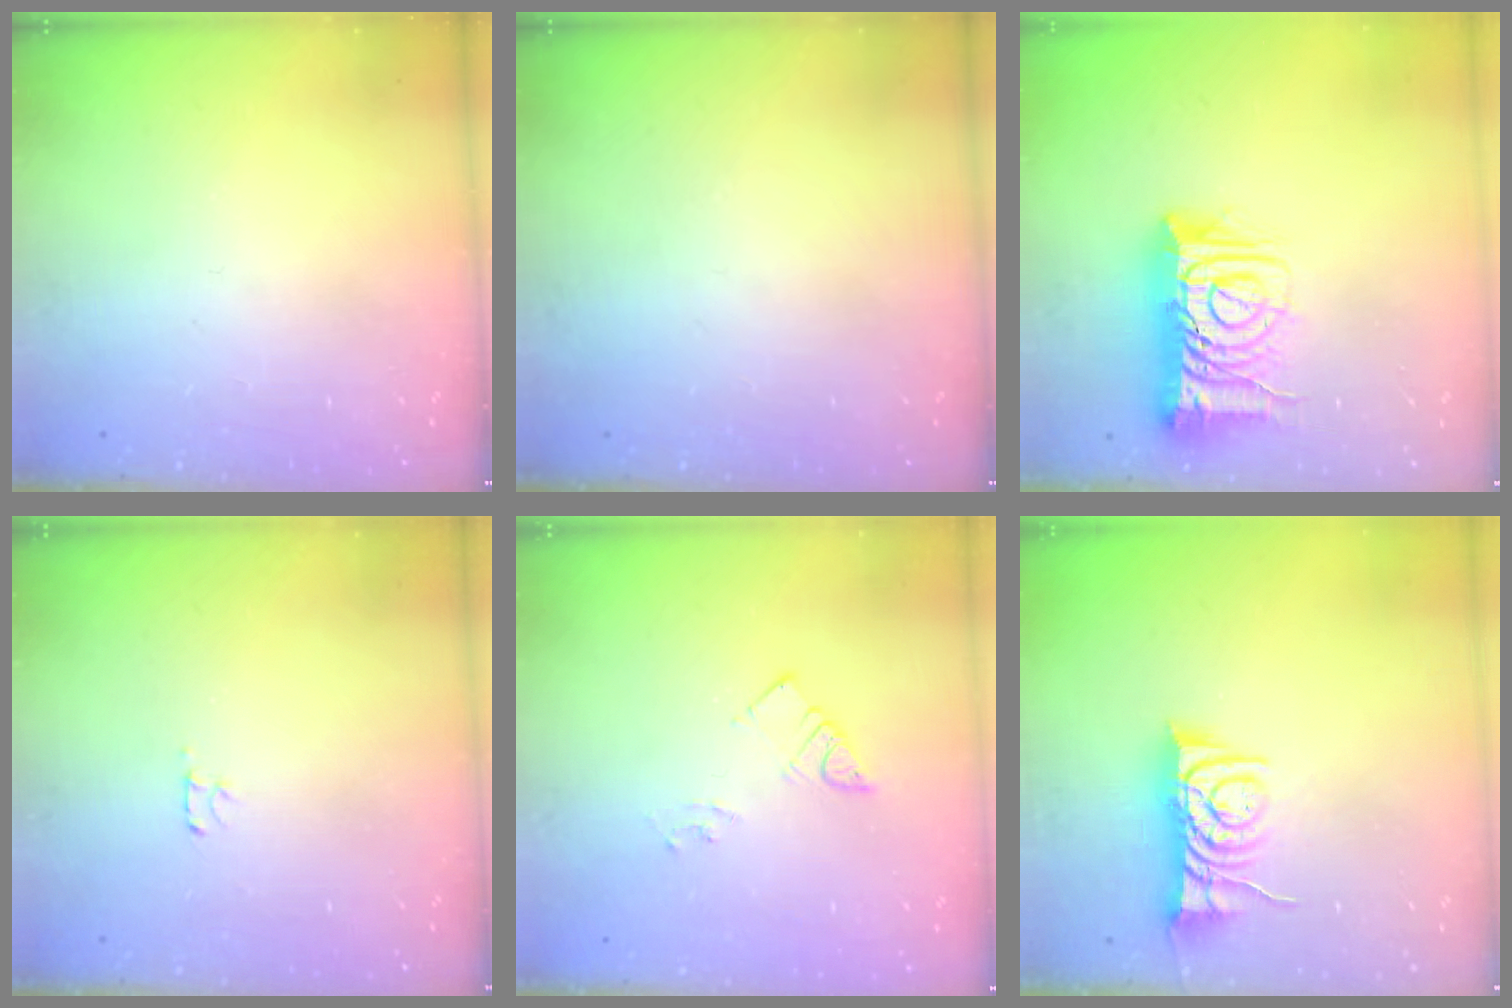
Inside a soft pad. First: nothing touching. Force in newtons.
{"total": 0.0}
{"total": 13.2, "press": 13.1, "slide": 1.8}
{"total": 2.5, "press": 2.4, "slide": 0.3}
{"total": 4.0, "press": 3.9, "slide": 0.5}
{"total": 8.8, "press": 8.8, "slide": 0.5}